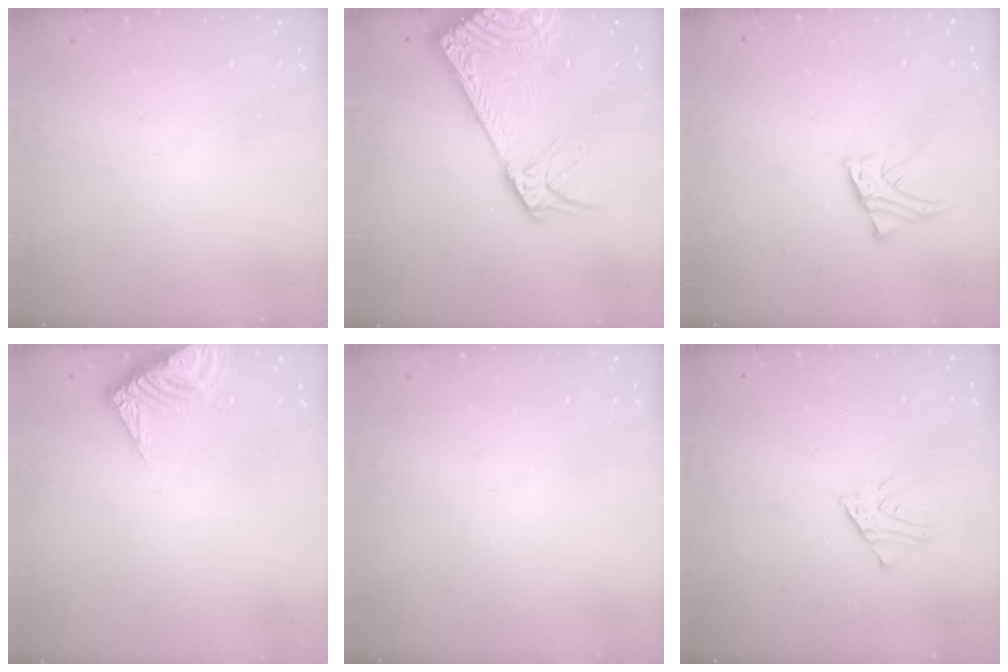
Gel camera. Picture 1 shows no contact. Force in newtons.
{"total": 17.2, "press": 16.7, "slide": 3.8}
{"total": 2.8, "press": 2.8, "slide": 0.2}
{"total": 8.5, "press": 8.5, "slide": 0.5}
{"total": 0.0}
{"total": 2.4, "press": 2.4, "slide": 0.2}